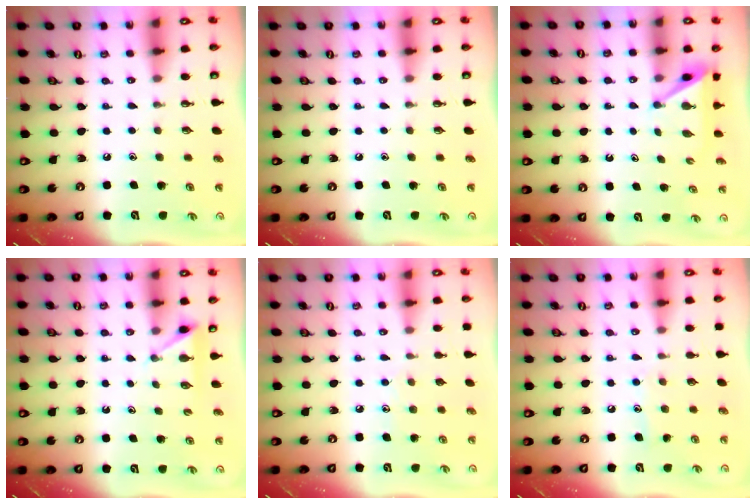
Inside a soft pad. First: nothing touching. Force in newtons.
{"total": 0.0}
{"total": 6.0, "press": 6.0, "slide": 0.2}
{"total": 3.0, "press": 2.9, "slide": 0.4}
{"total": 4.8, "press": 4.8, "slide": 0.4}
{"total": 5.9, "press": 5.9, "slide": 0.5}